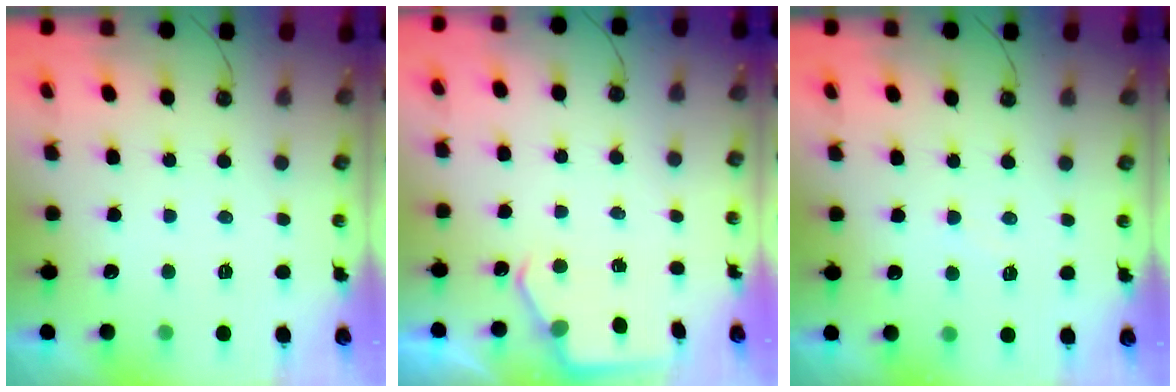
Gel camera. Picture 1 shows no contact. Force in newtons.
{"total": 2.8, "press": 2.8, "slide": 0.4}
{"total": 2.7, "press": 2.7, "slide": 0.4}